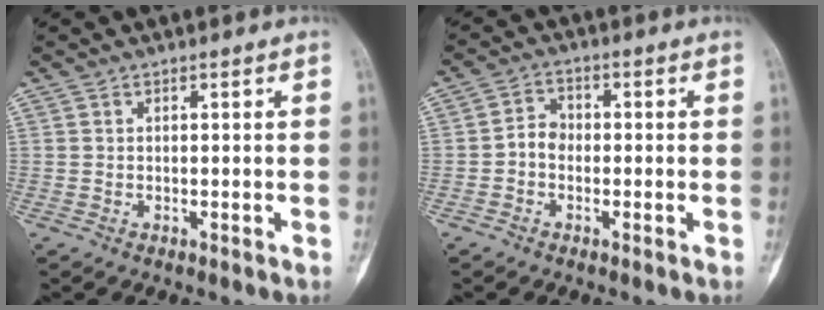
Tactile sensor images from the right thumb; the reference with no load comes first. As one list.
[{"total": 3.4, "force": [-0.9, 2.7, 1.9], "torque": [-0.021, 0.015, -0.026]}]